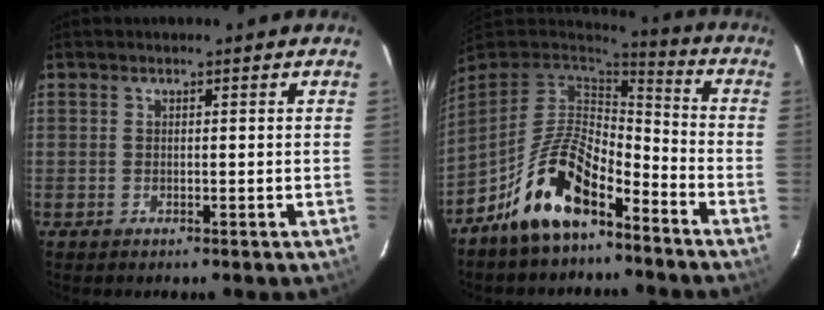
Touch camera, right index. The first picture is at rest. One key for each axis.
{"total": 14.8, "fx": -9.3, "fy": 6.0, "fz": 9.7, "tx": -0.196, "ty": 0.008, "tz": -0.170}